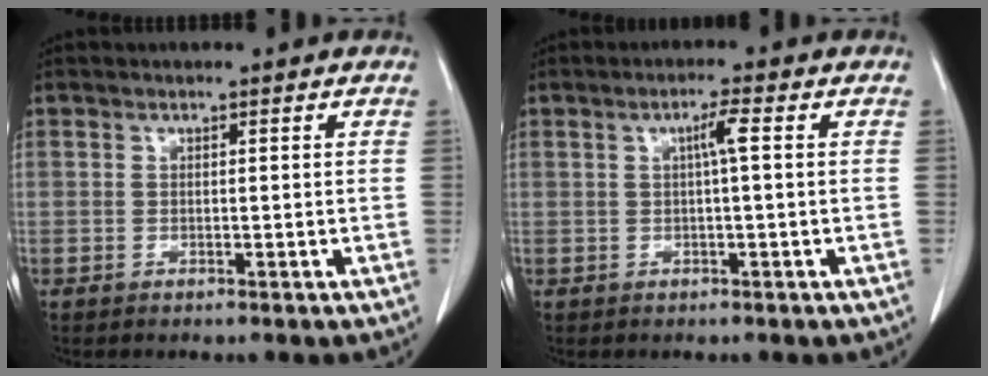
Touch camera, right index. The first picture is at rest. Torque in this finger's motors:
{"motor_torque": [0.32, -0.06, 0.17, 0.06]}